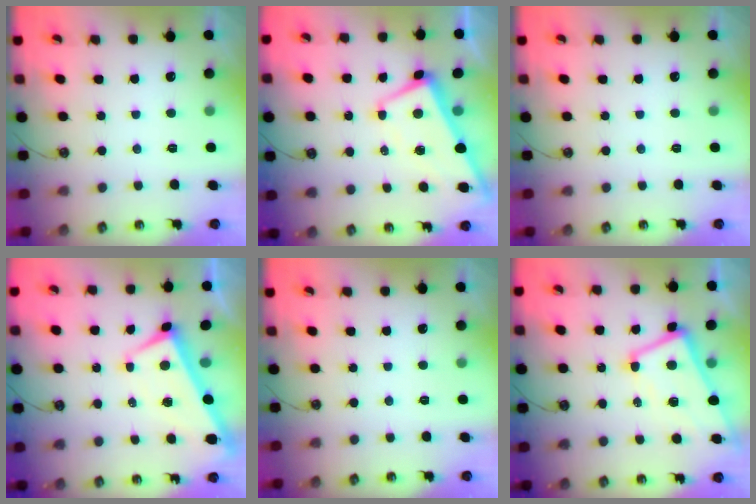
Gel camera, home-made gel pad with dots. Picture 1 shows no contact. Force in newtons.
{"total": 1.0, "press": 0.5, "slide": 0.9}
{"total": 0.0}
{"total": 2.3, "press": 2.2, "slide": 0.5}
{"total": 0.0}
{"total": 1.2, "press": 0.9, "slide": 0.9}